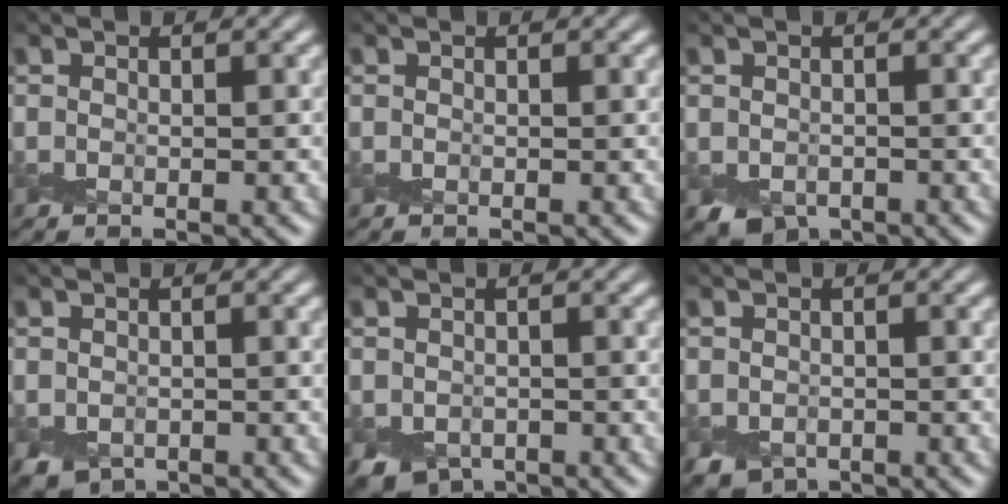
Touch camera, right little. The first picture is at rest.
{"total": 0.0}
{"total": 1.7, "force": [-0.5, 1.4, 0.7], "torque": [-0.010, -0.005, -0.010]}
{"total": 1.0, "force": [-0.1, 0.9, 0.3], "torque": [-0.005, -0.001, -0.002]}
{"total": 2.1, "force": [-0.6, 1.8, 1.1], "torque": [-0.021, -0.006, -0.013]}
{"total": 1.0, "force": [-0.4, 0.9, 0.2], "torque": [-0.001, -0.003, -0.009]}